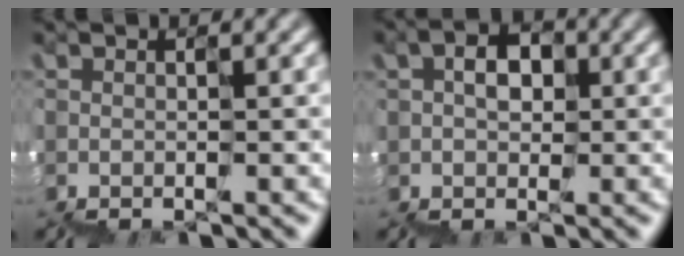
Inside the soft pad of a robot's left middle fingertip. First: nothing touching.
{"total": 3.1, "force": [0.8, 2.5, 1.7], "torque": [-0.016, 0.016, 0.010]}